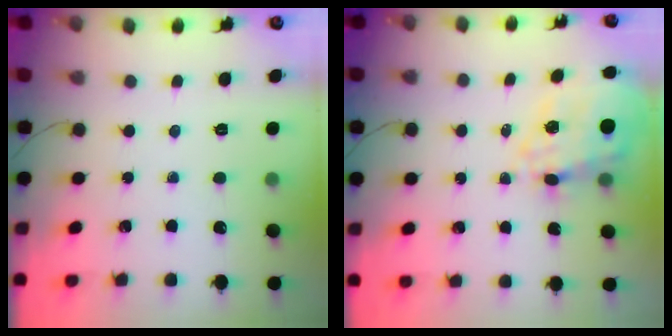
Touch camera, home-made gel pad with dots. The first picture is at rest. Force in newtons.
{"total": 16.5, "press": 16.1, "slide": 3.7}